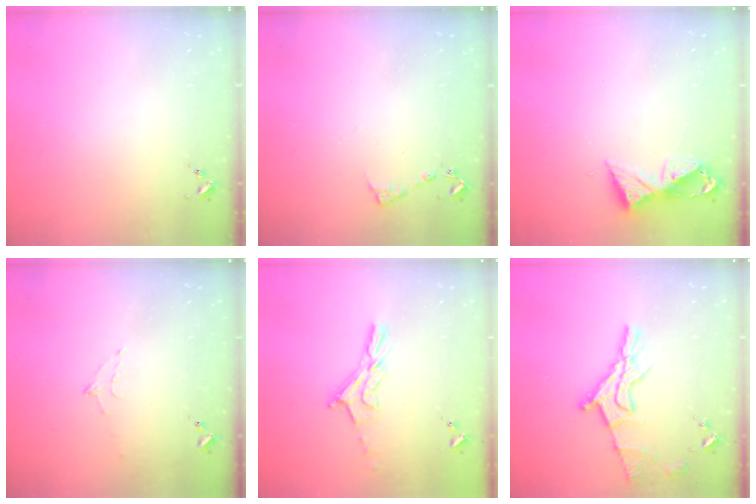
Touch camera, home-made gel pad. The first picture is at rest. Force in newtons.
{"total": 5.3, "press": 5.3, "slide": 0.6}
{"total": 8.3, "press": 8.2, "slide": 0.6}
{"total": 6.8, "press": 6.7, "slide": 1.0}
{"total": 10.4, "press": 10.4, "slide": 0.8}
{"total": 12.6, "press": 12.6, "slide": 1.2}